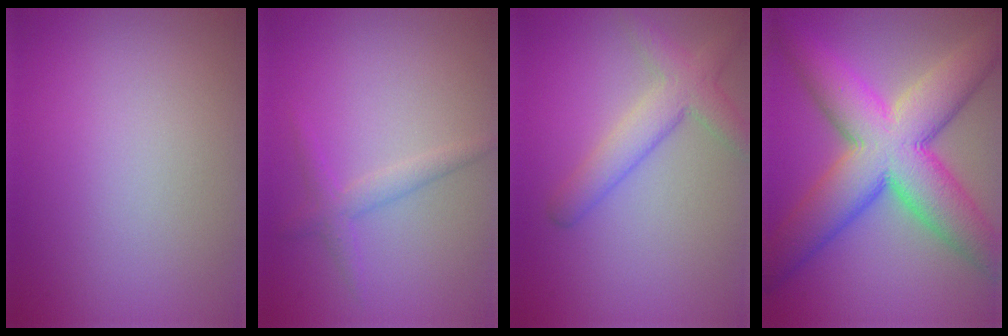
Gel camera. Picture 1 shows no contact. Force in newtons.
{"total": 1.8, "press": 1.8, "slide": 0.0}
{"total": 3.8, "press": 3.8, "slide": 0.2}
{"total": 12.1, "press": 12.1, "slide": 0.2}